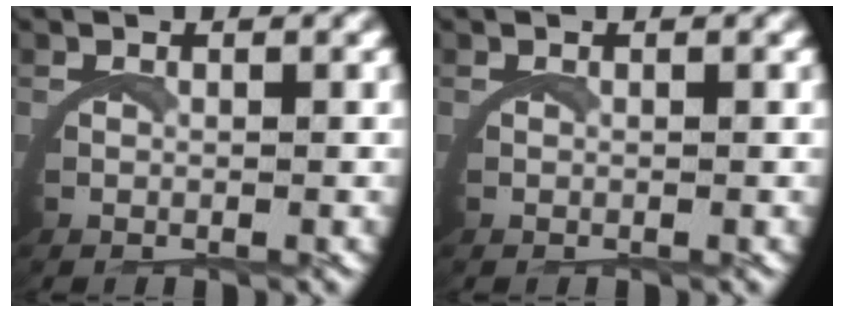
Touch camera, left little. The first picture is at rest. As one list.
[{"total": 0.0}]